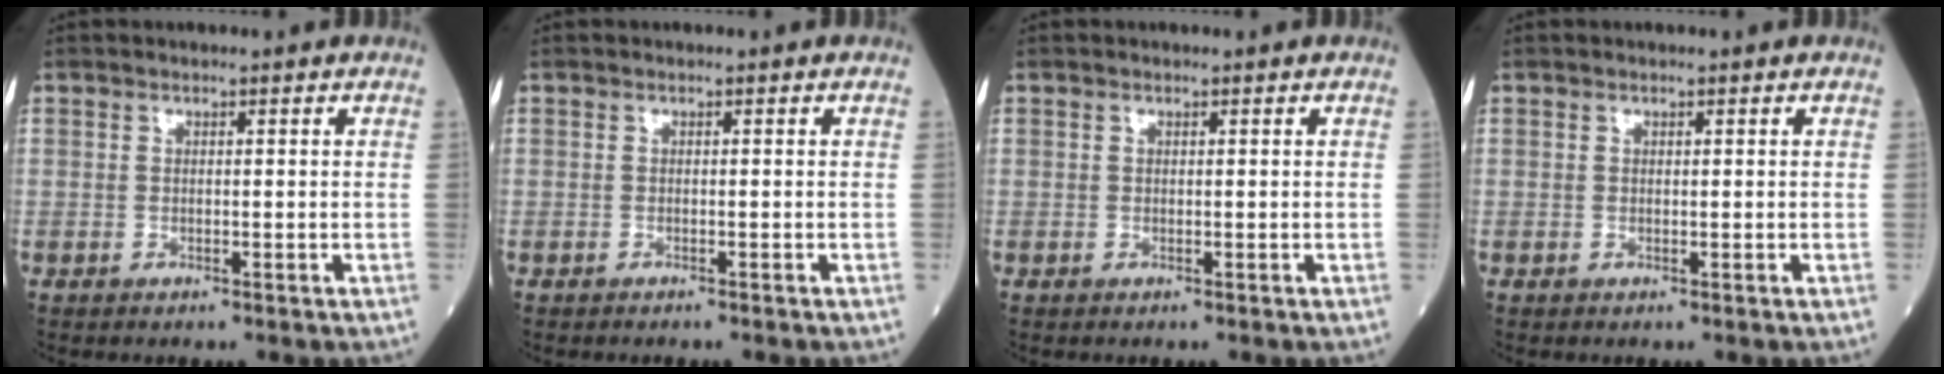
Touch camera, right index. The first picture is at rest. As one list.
[{"total": 0.7, "force": [-0.7, 0.1, 0.3], "torque": [-0.002, -0.001, -0.011]}, {"total": 0.0}, {"total": 0.0}]